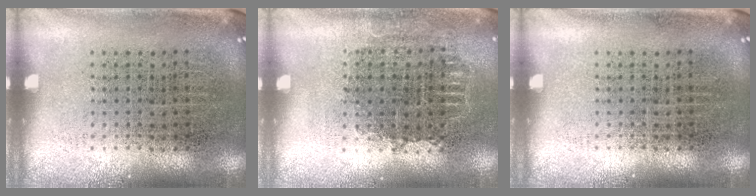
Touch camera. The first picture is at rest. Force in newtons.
{"total": 0.8, "press": 0.7, "slide": 0.3}
{"total": 0.0}